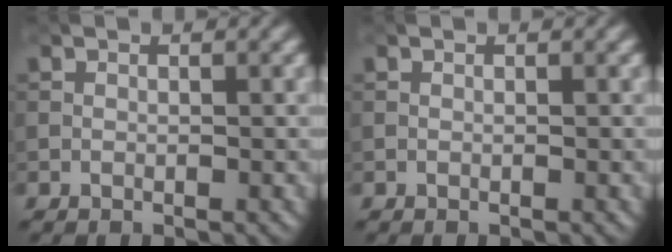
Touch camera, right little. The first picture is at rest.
{"total": 0.0}